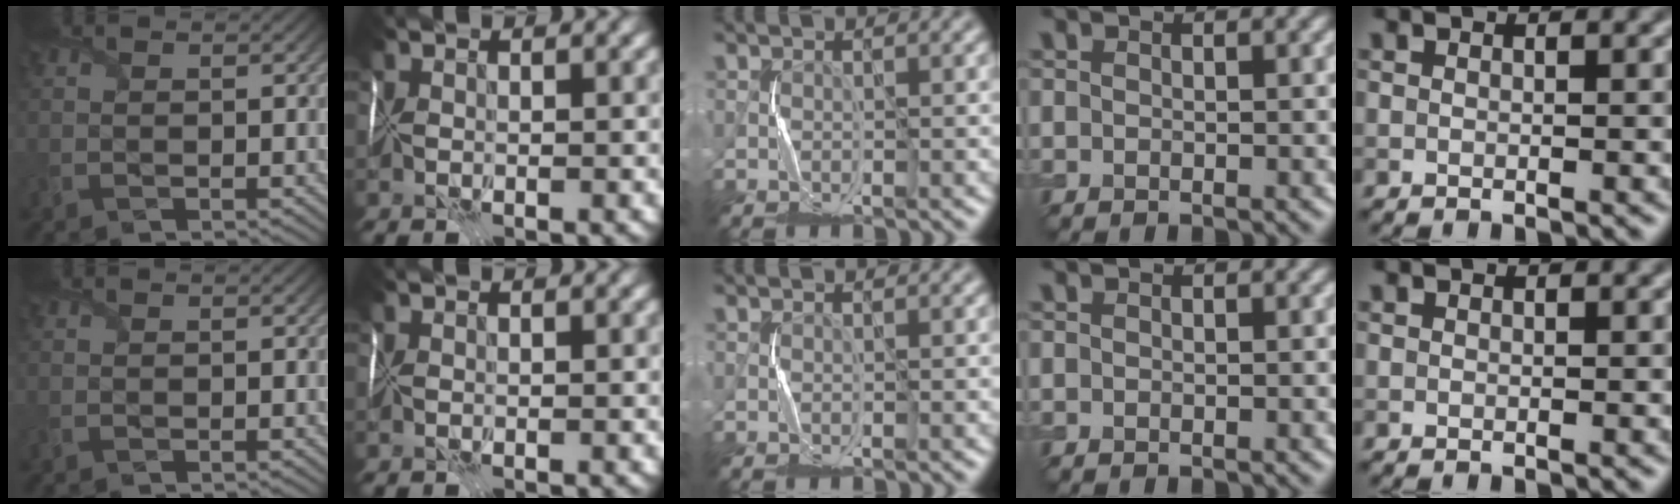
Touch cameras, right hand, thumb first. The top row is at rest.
{}